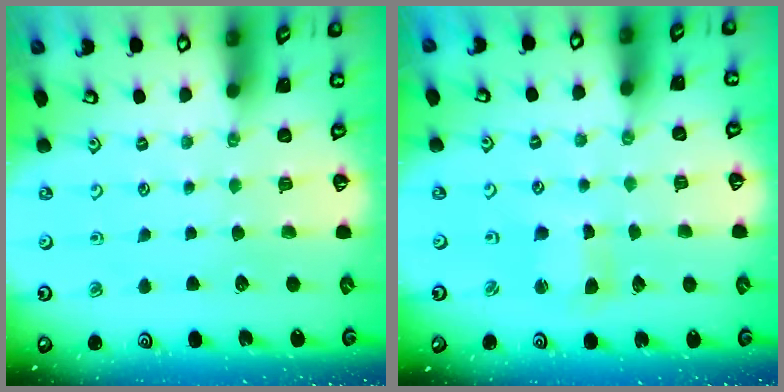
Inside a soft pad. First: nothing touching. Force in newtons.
{"total": 3.3, "press": 3.2, "slide": 0.4}